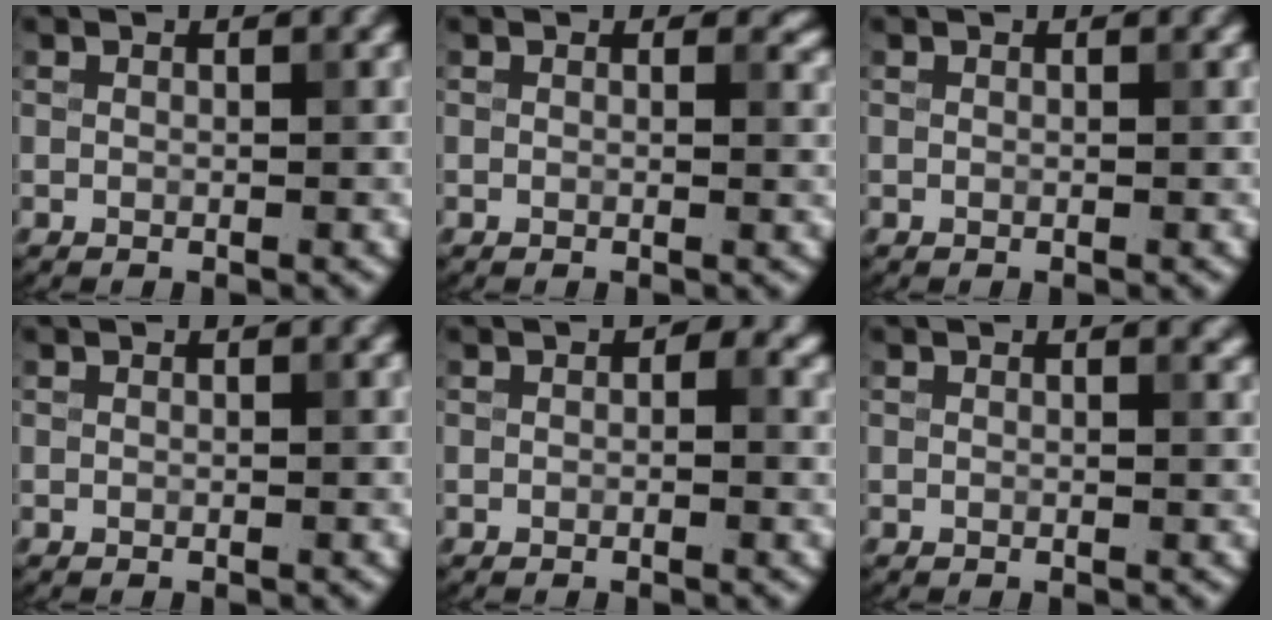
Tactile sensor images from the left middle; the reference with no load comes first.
{"total": 1.0, "force": [0.4, 0.7, 0.6], "torque": [-0.006, -0.003, 0.004]}
{"total": 0.0}
{"total": 0.0}
{"total": 1.7, "force": [0.2, 1.2, 1.2], "torque": [-0.009, 0.004, -0.001]}
{"total": 0.6, "force": [0.4, 0.1, 0.4], "torque": [-0.006, 0.000, 0.007]}